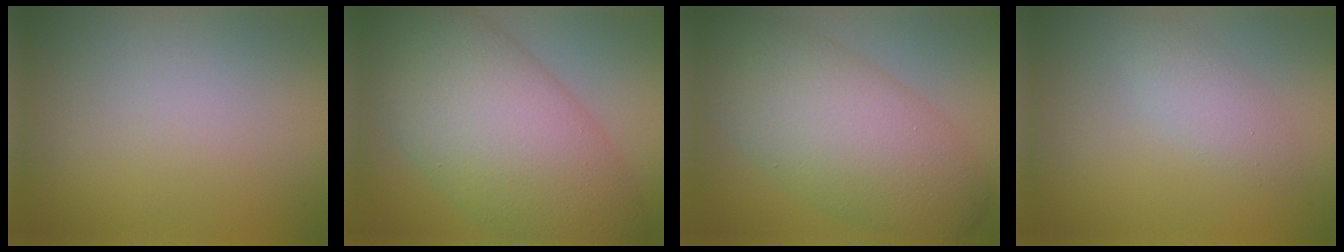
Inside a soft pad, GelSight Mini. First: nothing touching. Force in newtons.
{"total": 13.0, "press": 13.0, "slide": 0.2}
{"total": 9.6, "press": 9.6, "slide": 0.2}
{"total": 2.0, "press": 2.0, "slide": 0.2}